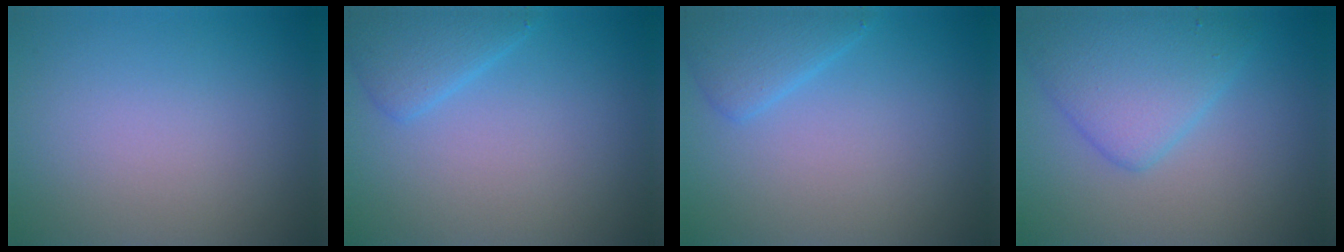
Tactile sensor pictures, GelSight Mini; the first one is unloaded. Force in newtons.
{"total": 2.8, "press": 2.8, "slide": 0.2}
{"total": 2.8, "press": 2.8, "slide": 0.2}
{"total": 5.2, "press": 5.2, "slide": 0.1}